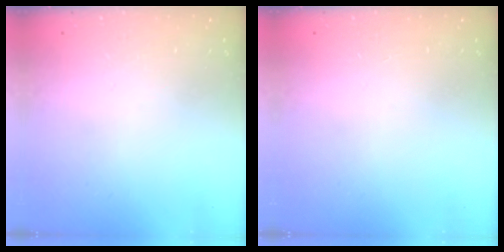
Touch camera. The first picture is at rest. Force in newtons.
{"total": 0.0}